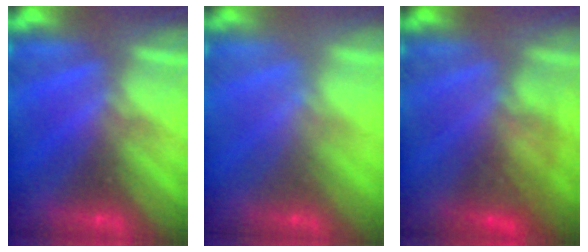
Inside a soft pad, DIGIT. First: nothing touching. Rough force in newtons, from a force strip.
{"total": 2.2}
{"total": 4.3}